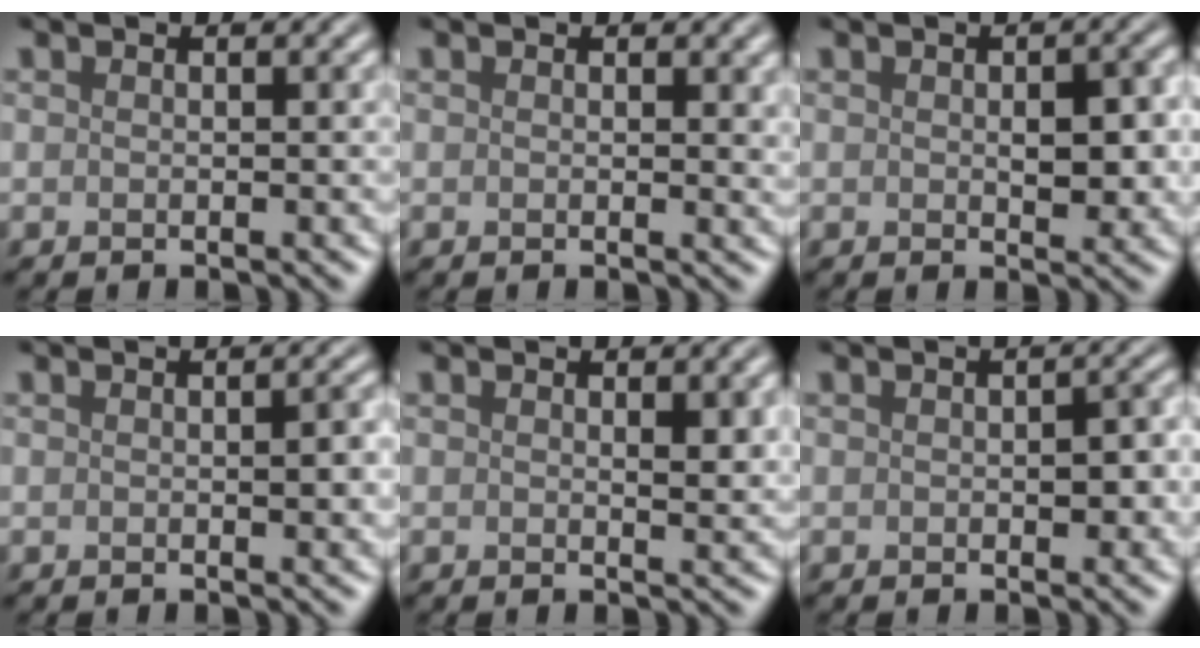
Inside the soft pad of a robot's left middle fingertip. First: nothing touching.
{"total": 1.0, "force": [0.5, 0.4, 0.7], "torque": [-0.004, -0.003, 0.006]}
{"total": 3.3, "force": [0.0, 1.7, 2.8], "torque": [-0.037, -0.002, 0.002]}
{"total": 1.4, "force": [0.0, 0.4, 1.3], "torque": [-0.018, -0.001, 0.002]}
{"total": 1.6, "force": [0.5, 0.5, 1.5], "torque": [-0.019, -0.004, 0.009]}
{"total": 2.7, "force": [0.0, 1.4, 2.3], "torque": [-0.029, 0.000, 0.000]}